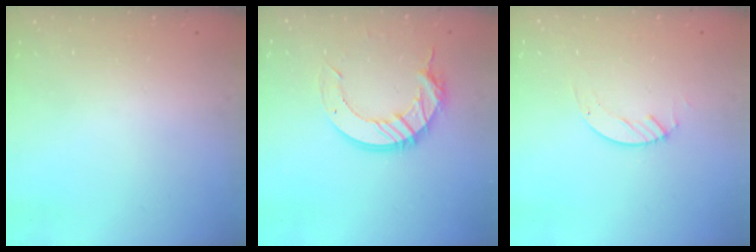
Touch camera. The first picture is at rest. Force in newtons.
{"total": 12.6, "press": 12.6, "slide": 1.2}
{"total": 2.1, "press": 2.1, "slide": 0.2}